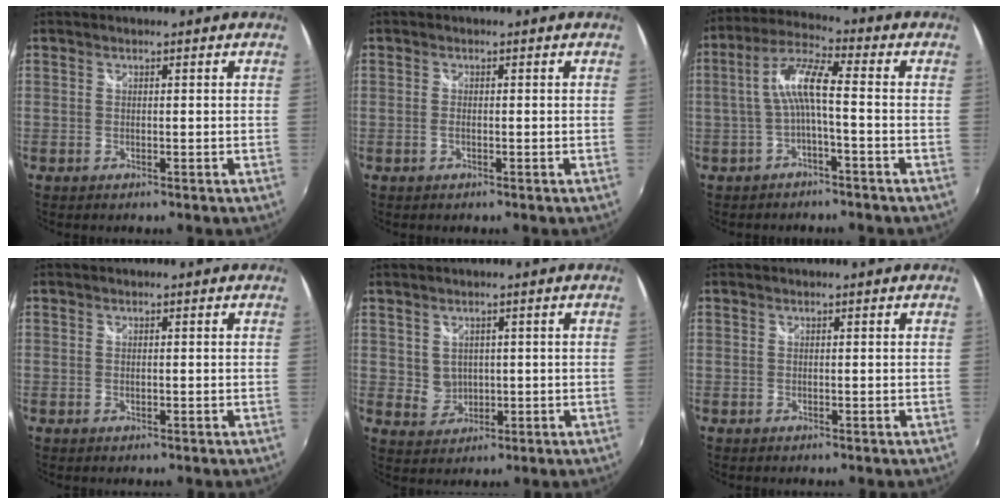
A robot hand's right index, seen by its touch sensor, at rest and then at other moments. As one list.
[{"total": 1.0, "force": [-0.3, 0.5, 0.8], "torque": [-0.019, 0.000, -0.007]}, {"total": 7.4, "force": [-1.4, 1.1, 7.2], "torque": [-0.164, 0.017, -0.024]}, {"total": 0.6, "force": [-0.1, 0.3, 0.5], "torque": [-0.012, 0.000, -0.002]}, {"total": 3.5, "force": [0.8, 3.2, 1.0], "torque": [-0.019, 0.004, 0.023]}, {"total": 0.0}]